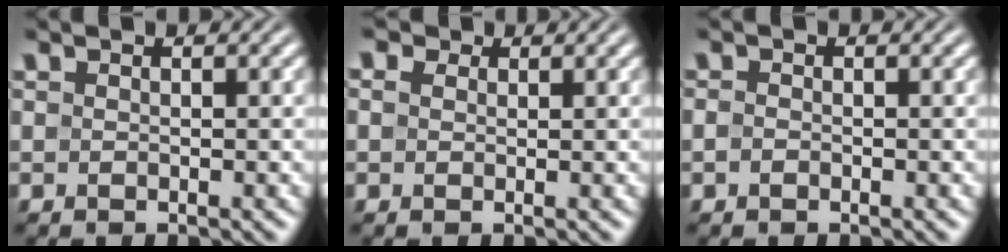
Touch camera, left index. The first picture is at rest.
{"total": 2.1, "force": [1.2, 1.5, 0.9], "torque": [-0.017, 0.008, -0.001]}
{"total": 0.6, "force": [-0.2, 0.4, 0.3], "torque": [-0.006, -0.001, -0.006]}